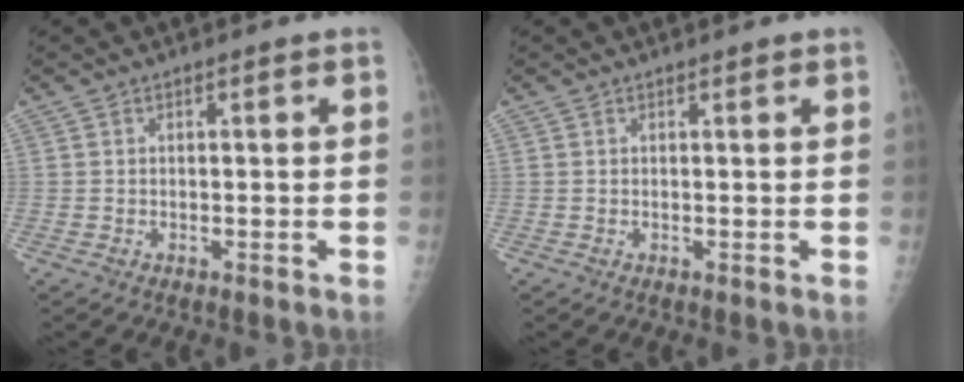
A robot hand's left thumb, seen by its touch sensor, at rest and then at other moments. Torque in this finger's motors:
{"motor_torque": [-0.07, 0.16, -0.10, -0.19, 0.00]}